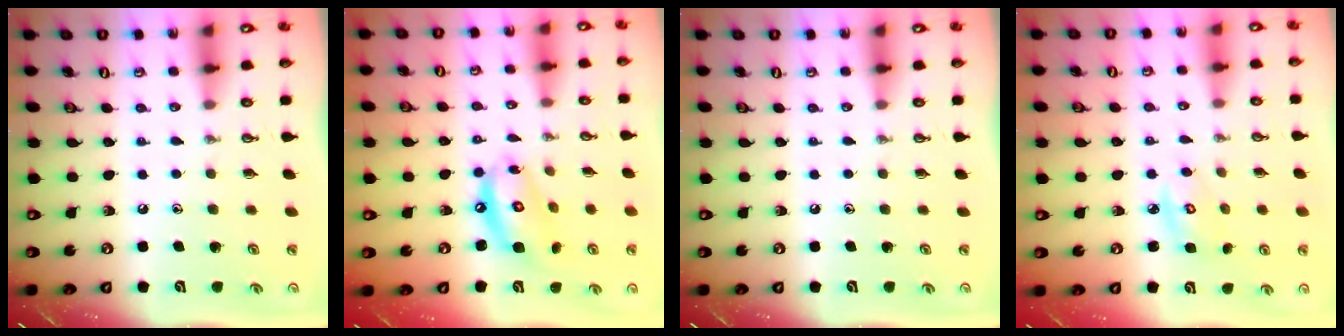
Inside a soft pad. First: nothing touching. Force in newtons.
{"total": 11.6, "press": 11.6, "slide": 1.0}
{"total": 0.0}
{"total": 4.2, "press": 4.2, "slide": 0.3}